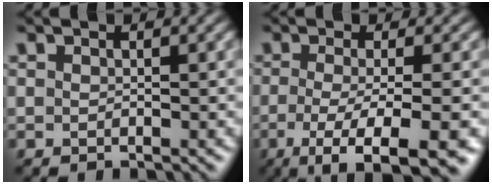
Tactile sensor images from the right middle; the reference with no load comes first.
{"total": 8.9, "force": [-4.2, 2.6, 7.5], "torque": [-0.103, -0.016, -0.063]}